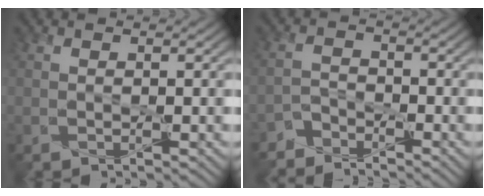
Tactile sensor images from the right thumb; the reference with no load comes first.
{"total": 3.5, "force": [-3.2, 1.2, 0.2], "torque": [-0.003, 0.000, -0.075]}